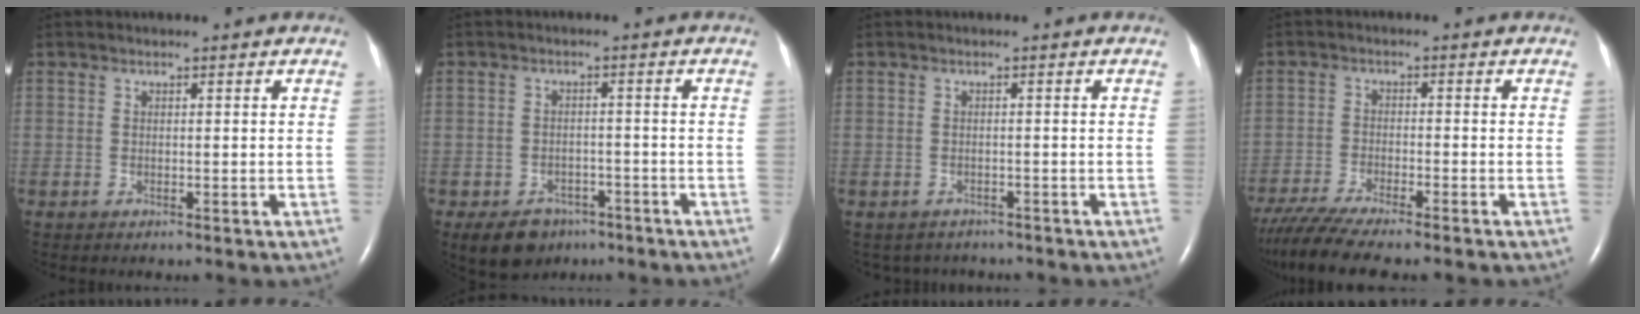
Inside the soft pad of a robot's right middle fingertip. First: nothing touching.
{"total": 6.8, "force": [-4.6, 4.5, 2.2], "torque": [-0.040, 0.002, -0.064]}
{"total": 4.0, "force": [-3.5, 1.8, 0.0], "torque": [-0.003, 0.002, -0.043]}
{"total": 9.6, "force": [-8.1, 0.3, 5.1], "torque": [-0.086, -0.023, -0.133]}